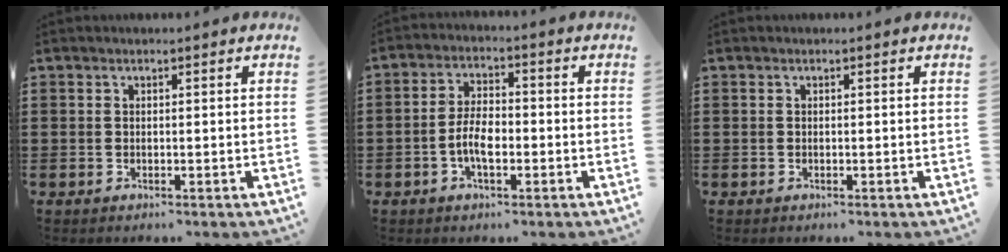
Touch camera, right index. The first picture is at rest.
{"total": 5.5, "force": [-1.5, 2.5, 4.7], "torque": [-0.108, -0.002, -0.034]}
{"total": 0.0}